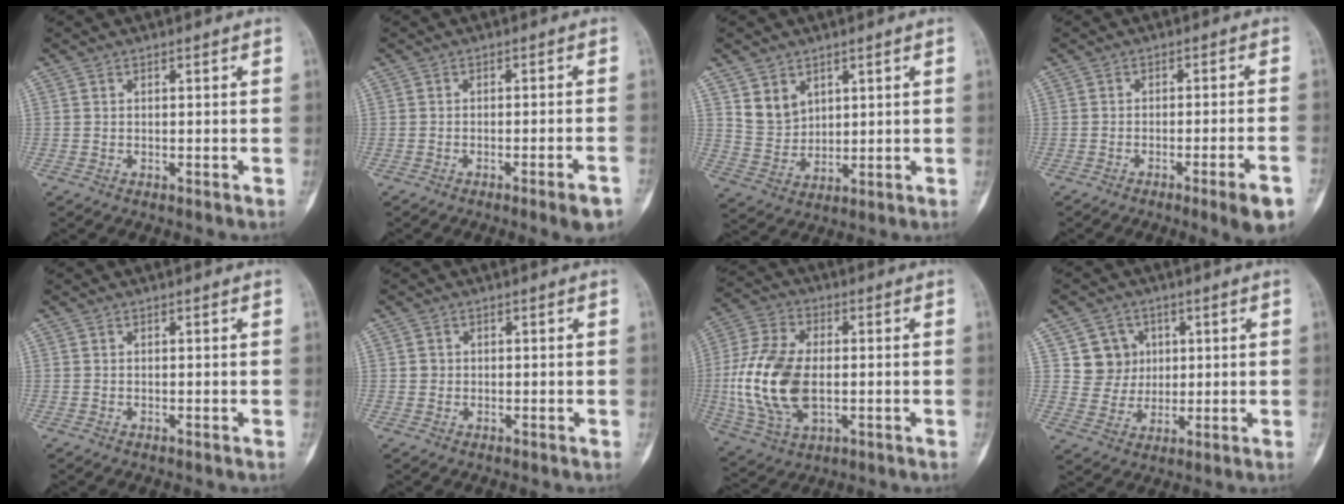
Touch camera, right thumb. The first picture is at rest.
{"total": 4.6, "force": [-2.8, 0.4, 3.6], "torque": [-0.050, 0.010, -0.039]}
{"total": 6.2, "force": [3.3, 4.7, 2.3], "torque": [-0.022, -0.026, 0.076]}
{"total": 7.1, "force": [-3.9, 0.4, 5.9], "torque": [-0.082, 0.009, -0.053]}
{"total": 0.0}
{"total": 1.1, "force": [0.1, 1.1, 0.2], "torque": [0.002, 0.003, 0.001]}
{"total": 17.2, "force": [-1.2, 10.1, 13.9], "torque": [-0.290, 0.001, -0.017]}
{"total": 7.3, "force": [2.2, 6.8, 1.3], "torque": [0.013, -0.004, 0.041]}